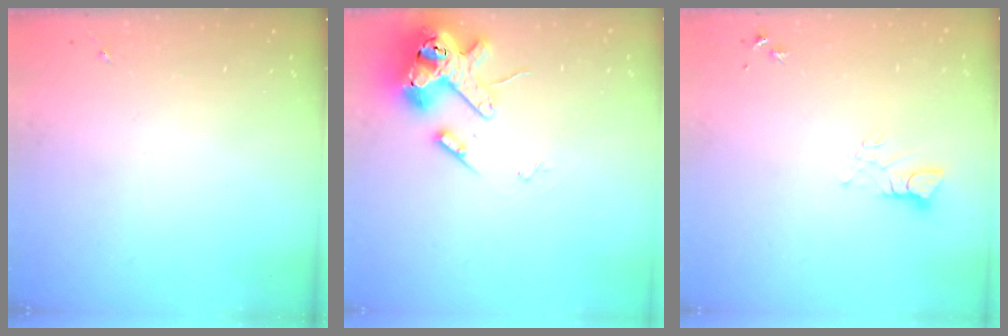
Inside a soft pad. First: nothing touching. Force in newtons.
{"total": 15.0, "press": 14.9, "slide": 2.1}
{"total": 3.2, "press": 3.2, "slide": 0.2}